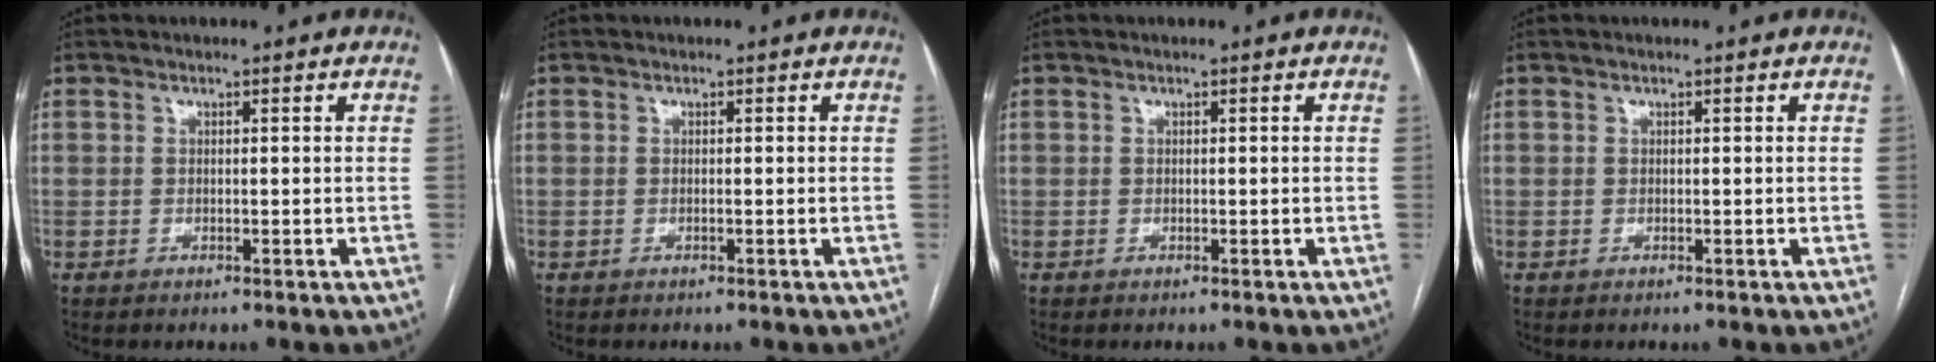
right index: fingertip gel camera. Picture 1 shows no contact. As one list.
[{"total": 0.0}, {"total": 0.0}, {"total": 0.0}]